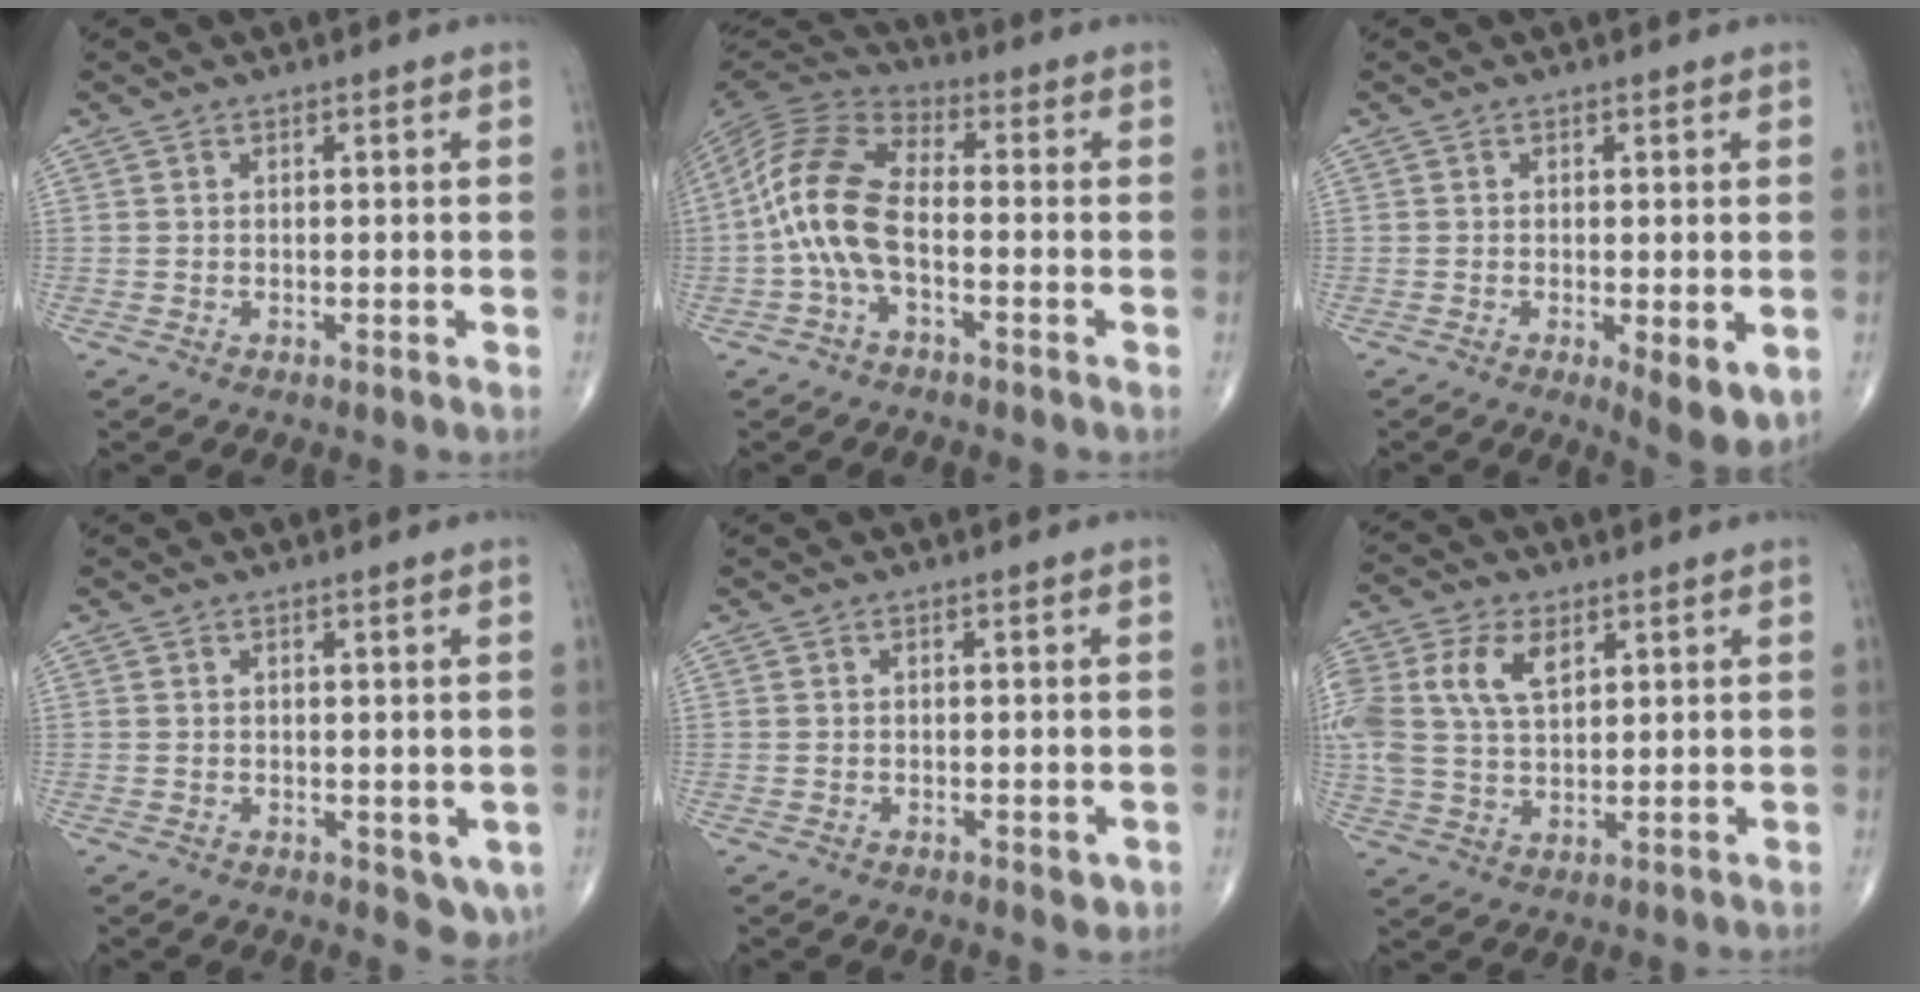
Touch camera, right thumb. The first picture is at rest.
{"total": 12.5, "force": [-2.4, 6.2, 10.6], "torque": [-0.224, 0.034, -0.056]}
{"total": 5.9, "force": [-1.4, 1.9, 5.4], "torque": [-0.078, -0.019, -0.019]}
{"total": 3.3, "force": [0.0, 1.8, 2.8], "torque": [-0.025, -0.009, 0.006]}
{"total": 1.8, "force": [-0.4, 0.9, 1.5], "torque": [-0.010, -0.003, -0.005]}
{"total": 12.7, "force": [4.2, 7.7, 9.2], "torque": [-0.212, 0.000, 0.082]}